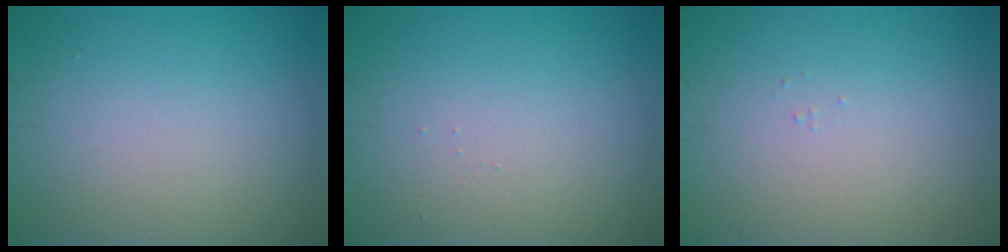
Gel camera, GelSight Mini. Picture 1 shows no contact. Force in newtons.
{"total": 0.0}
{"total": 0.0}